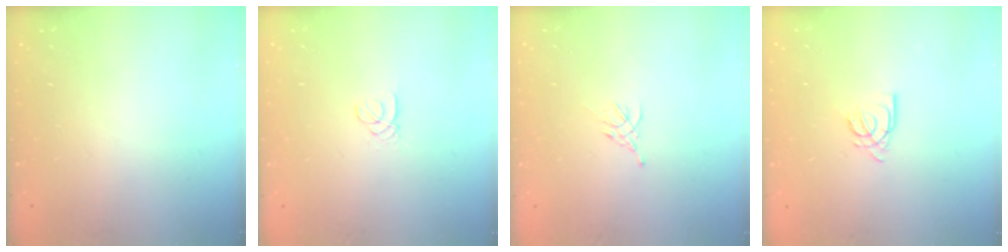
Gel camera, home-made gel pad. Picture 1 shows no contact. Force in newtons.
{"total": 1.4, "press": 1.4, "slide": 0.1}
{"total": 1.9, "press": 1.8, "slide": 0.5}
{"total": 6.7, "press": 6.7, "slide": 0.5}